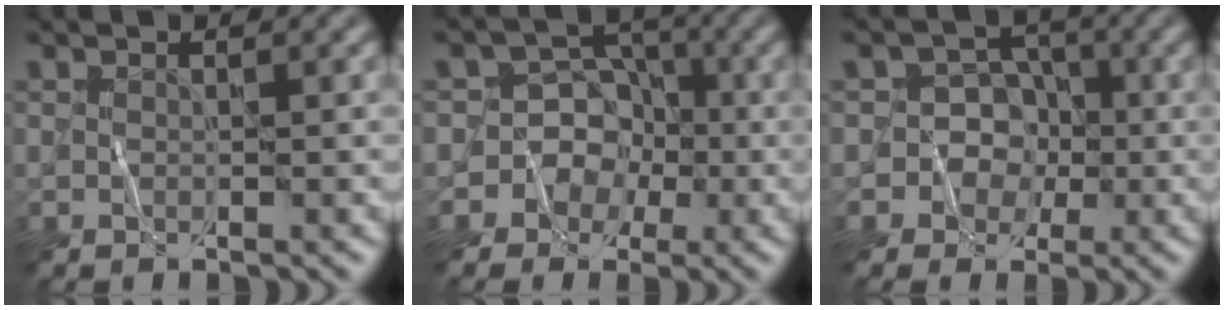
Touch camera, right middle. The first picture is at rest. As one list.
[{"total": 6.6, "force": [-2.7, 6.0, 0.4], "torque": [0.031, 0.016, -0.060]}, {"total": 4.4, "force": [-1.3, 4.2, 0.4], "torque": [0.034, 0.017, -0.037]}]